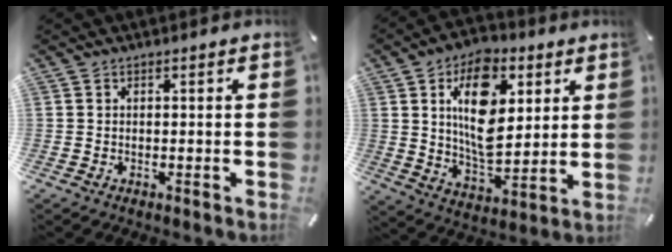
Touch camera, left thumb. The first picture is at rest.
{"total": 16.5, "force": [5.0, 10.4, 11.8], "torque": [-0.208, -0.006, 0.086]}